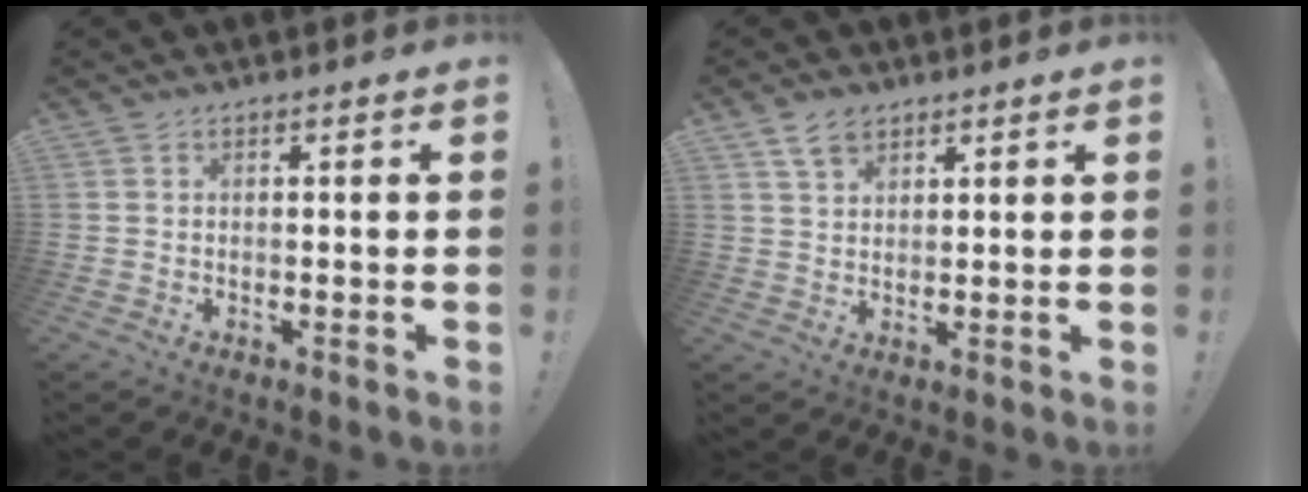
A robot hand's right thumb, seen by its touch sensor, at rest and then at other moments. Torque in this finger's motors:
{"motor_torque": [-0.56, 0.66, -0.14, 0.14, 0.00]}